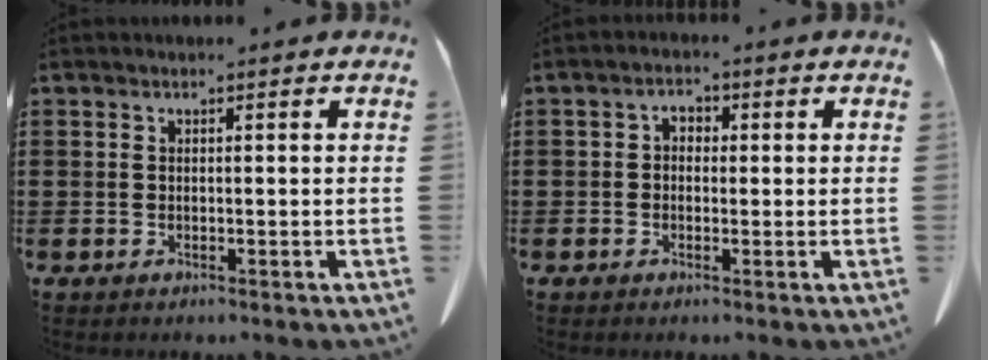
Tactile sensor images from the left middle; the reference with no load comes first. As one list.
[{"total": 1.7, "force": [-0.5, 1.3, 1.0], "torque": [-0.022, 0.010, -0.013]}]